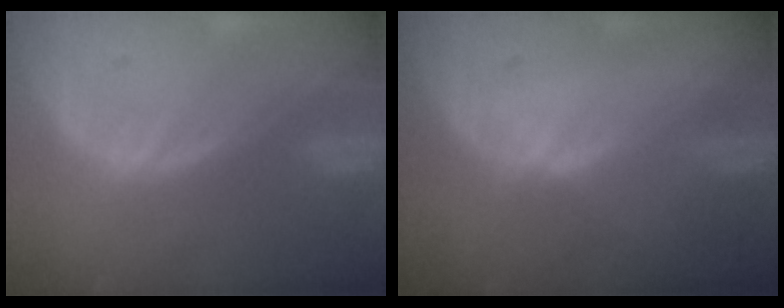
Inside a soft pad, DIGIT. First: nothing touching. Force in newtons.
{"total": 1.0, "press": 0.7, "slide": 0.6}